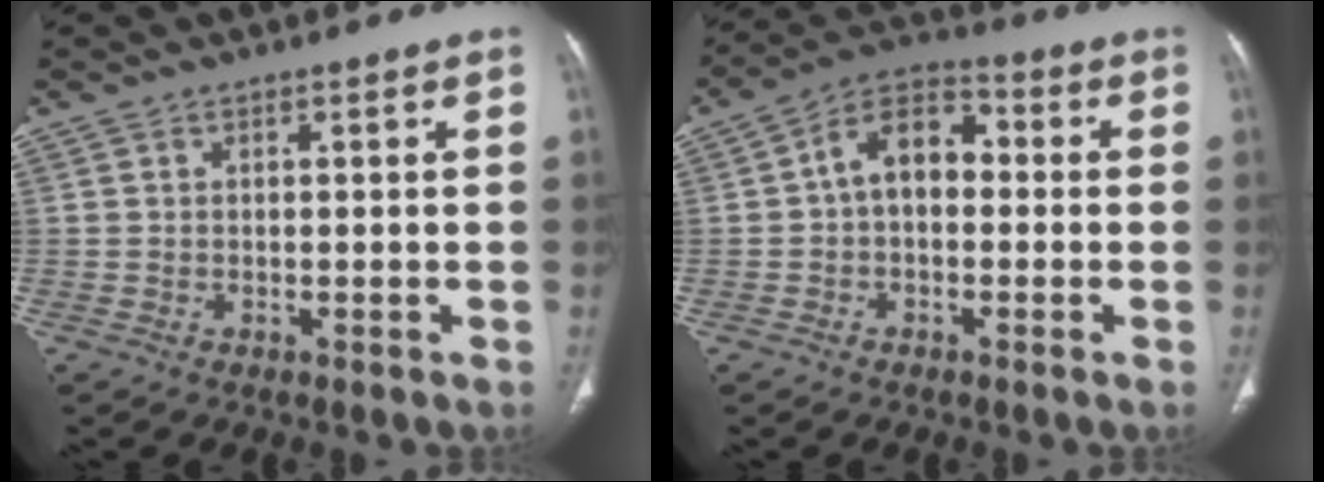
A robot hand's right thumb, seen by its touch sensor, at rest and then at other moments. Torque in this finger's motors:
{"motor_torque": [0.78, 2.74, 1.38, -0.32, -0.11]}